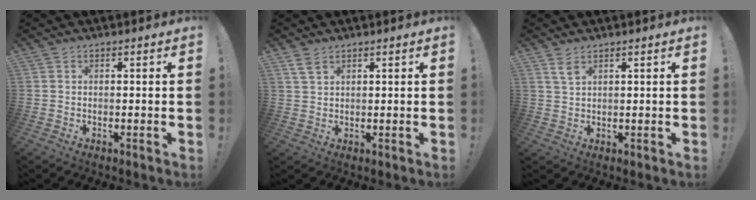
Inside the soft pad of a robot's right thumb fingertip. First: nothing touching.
{"total": 3.4, "force": [2.3, 1.6, 1.9], "torque": [-0.033, -0.009, 0.044]}
{"total": 3.6, "force": [2.2, 1.7, 2.3], "torque": [-0.034, -0.010, 0.040]}